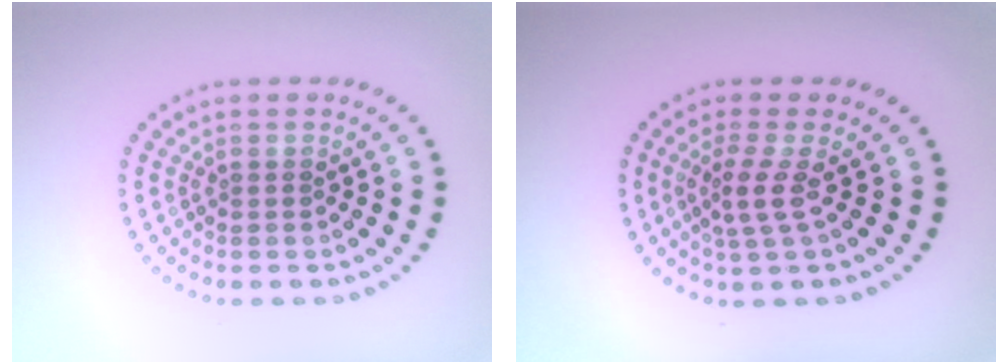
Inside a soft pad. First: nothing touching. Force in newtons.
{"total": 2.3, "press": 1.5, "slide": 1.7}